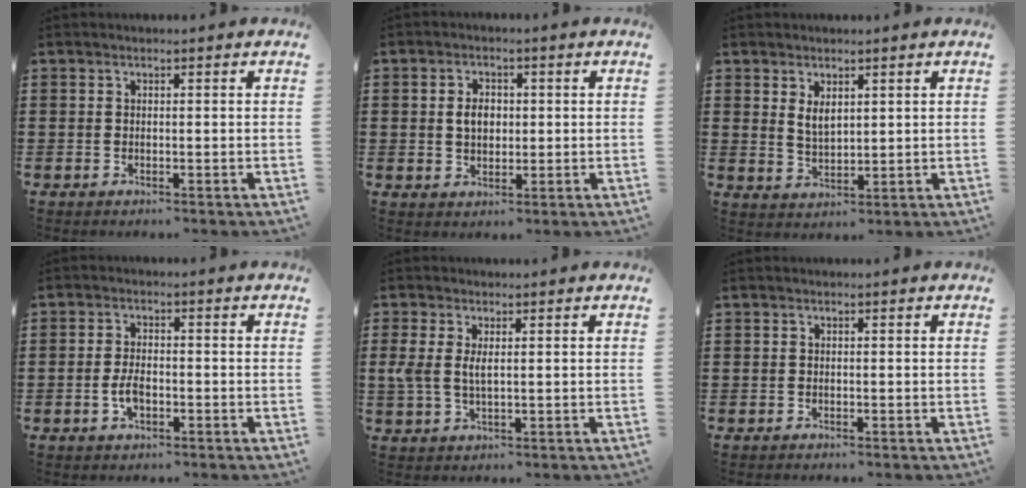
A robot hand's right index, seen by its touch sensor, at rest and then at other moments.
{"total": 3.5, "force": [0.2, 2.5, 2.5], "torque": [-0.046, 0.006, 0.001]}
{"total": 3.1, "force": [1.7, 1.6, 2.0], "torque": [-0.036, 0.001, 0.028]}
{"total": 3.1, "force": [-1.0, 1.4, 2.5], "torque": [-0.058, -0.002, -0.021]}
{"total": 3.2, "force": [0.7, 1.4, 2.8], "torque": [-0.071, 0.001, 0.008]}
{"total": 0.0}